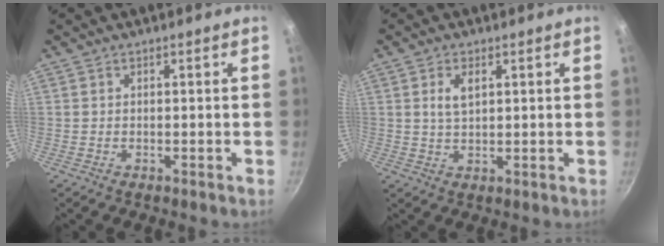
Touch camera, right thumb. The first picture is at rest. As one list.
[{"total": 3.9, "force": [1.3, 2.2, 3.0], "torque": [-0.048, -0.004, 0.026]}]